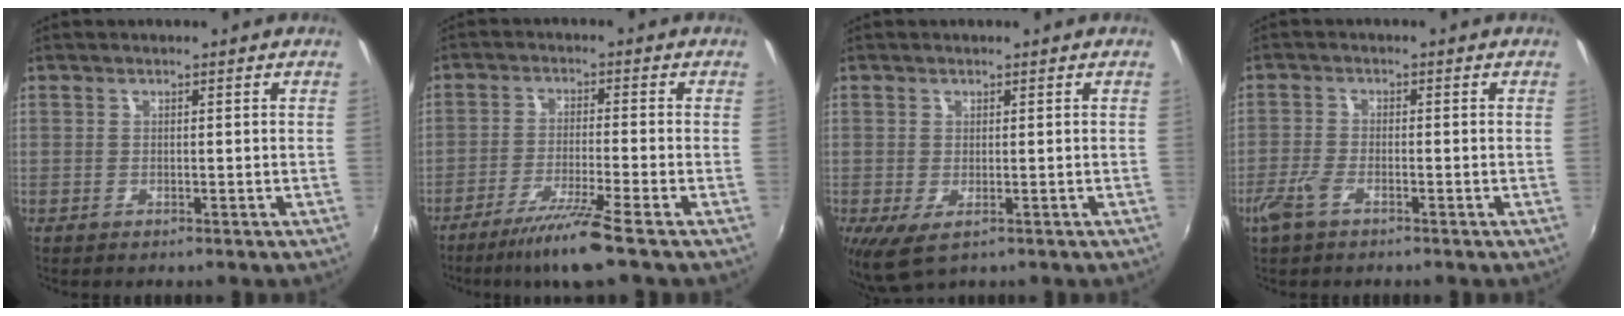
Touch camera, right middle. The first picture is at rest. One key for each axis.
{"total": 8.0, "fx": -5.9, "fy": -1.0, "fz": 5.3, "tx": -0.120, "ty": -0.013, "tz": -0.107}
{"total": 3.0, "fx": -0.8, "fy": 1.1, "fz": 2.6, "tx": -0.045, "ty": -0.013, "tz": -0.008}
{"total": 4.4, "fx": -2.7, "fy": 1.7, "fz": 3.0, "tx": -0.076, "ty": -0.007, "tz": -0.055}